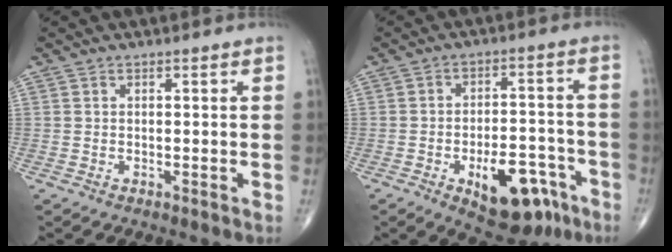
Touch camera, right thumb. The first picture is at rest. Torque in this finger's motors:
{"motor_torque": [2.67, 1.89, 0.53, -0.72, 0.11]}